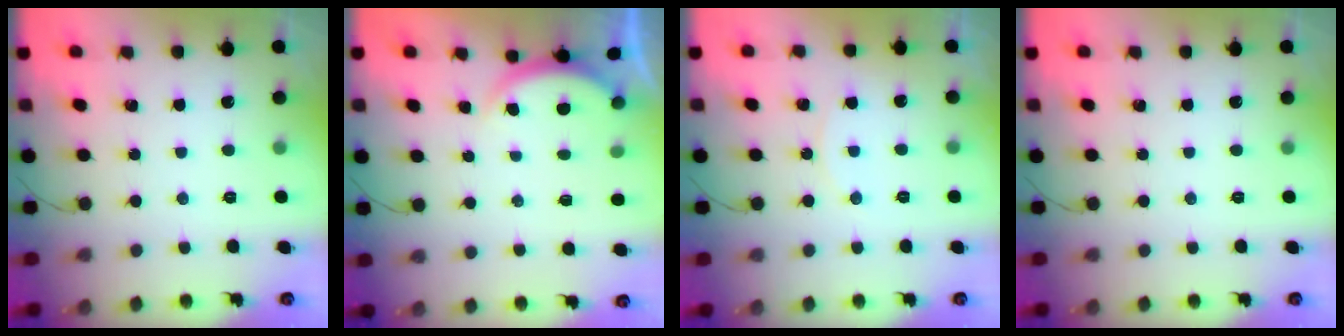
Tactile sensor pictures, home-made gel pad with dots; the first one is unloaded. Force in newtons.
{"total": 3.3, "press": 3.3, "slide": 0.6}
{"total": 3.6, "press": 3.6, "slide": 0.4}
{"total": 0.0}